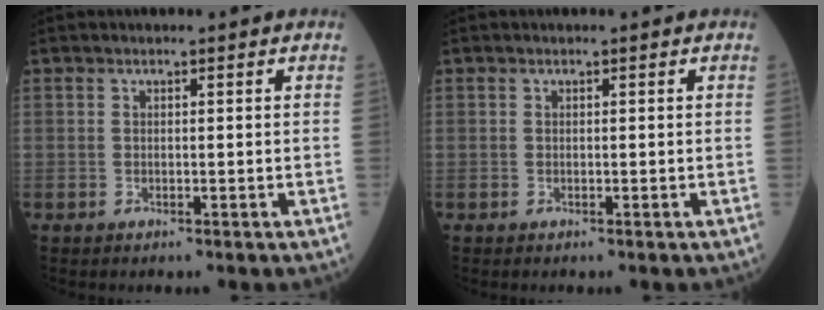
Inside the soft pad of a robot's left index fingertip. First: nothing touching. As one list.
[{"total": 0.0}]